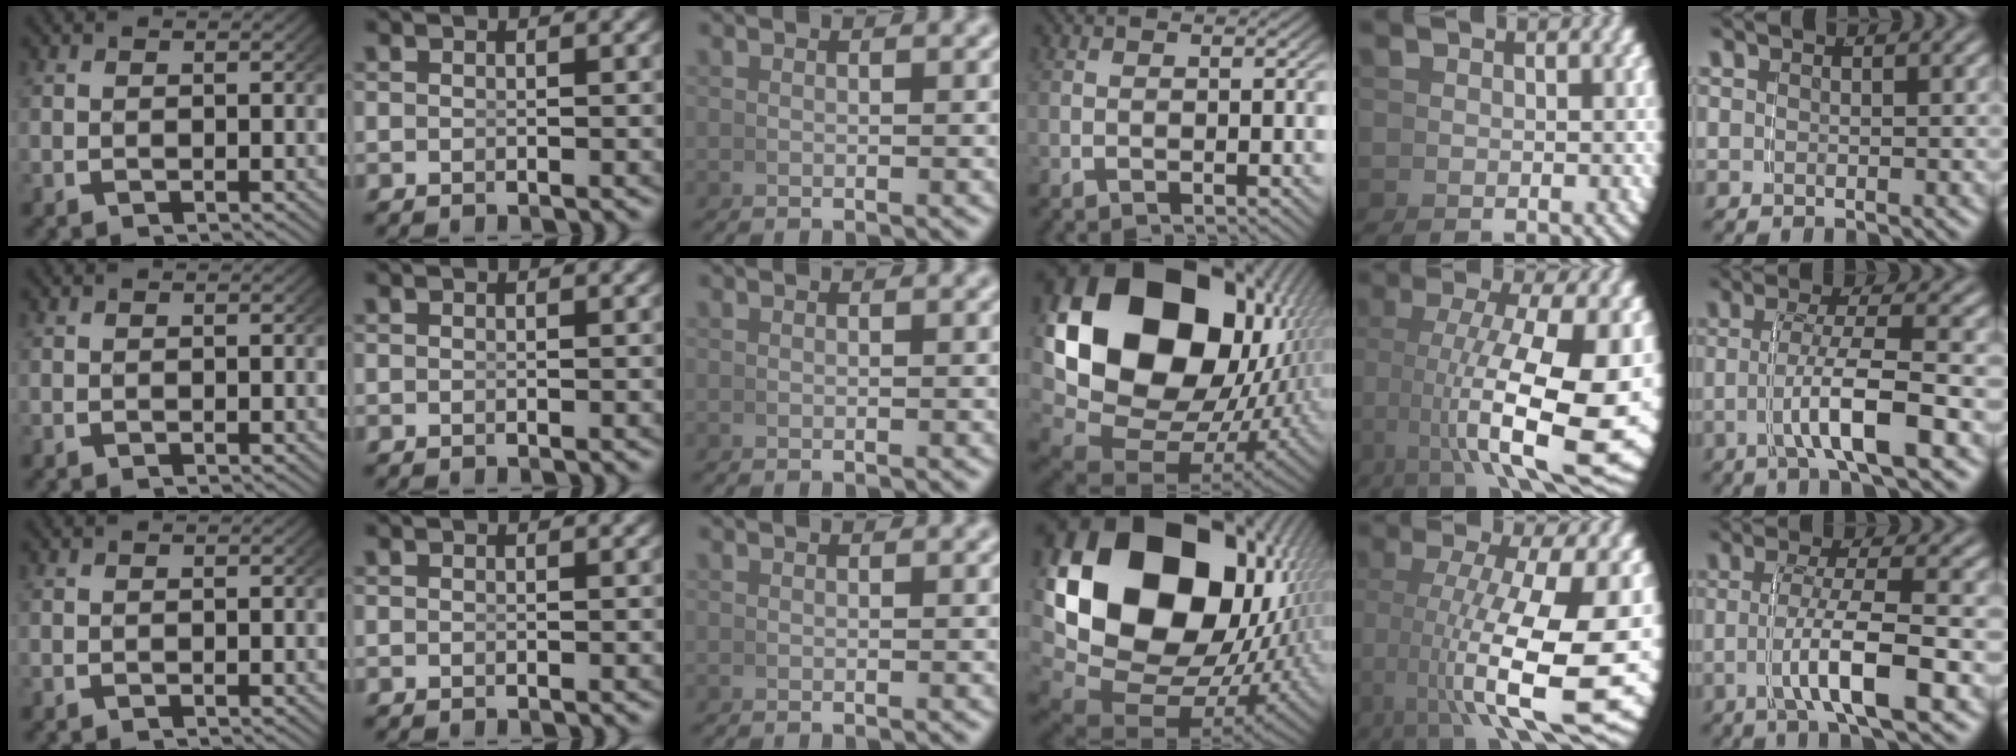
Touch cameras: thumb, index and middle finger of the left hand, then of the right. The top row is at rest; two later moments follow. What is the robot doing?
{"motion": "grasp_and_lifting", "object": "photo album"}